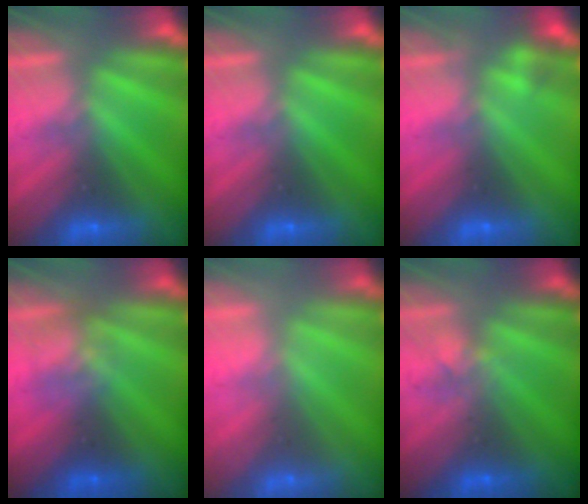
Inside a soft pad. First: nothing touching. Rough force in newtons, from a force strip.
{"total": 0.0}
{"total": 2.1}
{"total": 2.4}
{"total": 2.2}
{"total": 1.8}